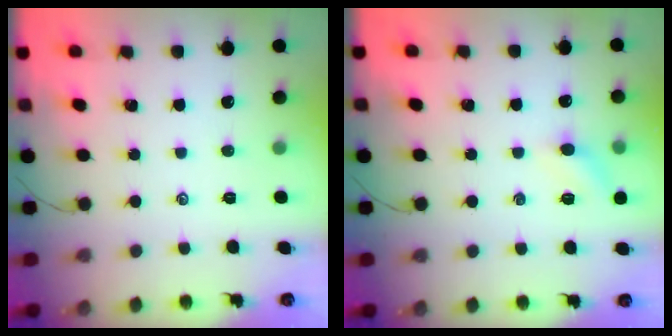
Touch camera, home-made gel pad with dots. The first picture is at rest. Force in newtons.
{"total": 6.5, "press": 6.2, "slide": 2.0}